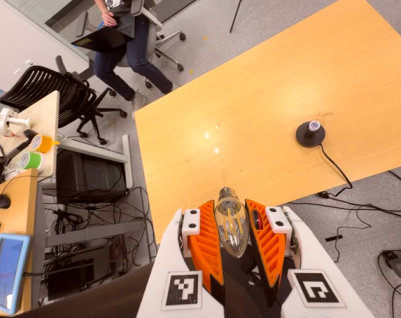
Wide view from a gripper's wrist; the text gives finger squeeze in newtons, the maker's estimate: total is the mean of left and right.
{"total": 14.1, "left": 14.8, "right": 13.3}